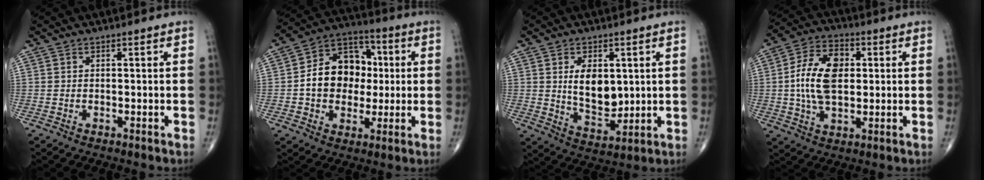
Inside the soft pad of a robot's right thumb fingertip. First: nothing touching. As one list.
[{"total": 14.8, "force": [0.2, 11.5, 9.3], "torque": [-0.106, 0.029, -0.001]}, {"total": 6.5, "force": [1.1, 4.0, 5.0], "torque": [-0.058, -0.016, 0.029]}, {"total": 13.0, "force": [0.9, 8.0, 10.3], "torque": [-0.176, 0.012, 0.013]}]